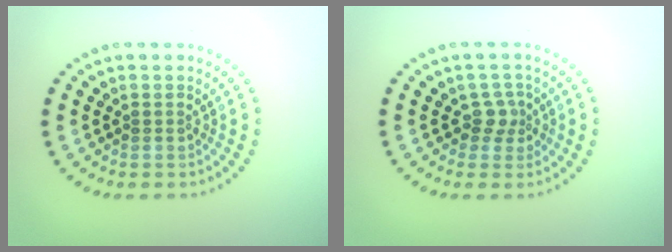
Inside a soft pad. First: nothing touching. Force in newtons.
{"total": 1.9, "press": 1.4, "slide": 1.3}